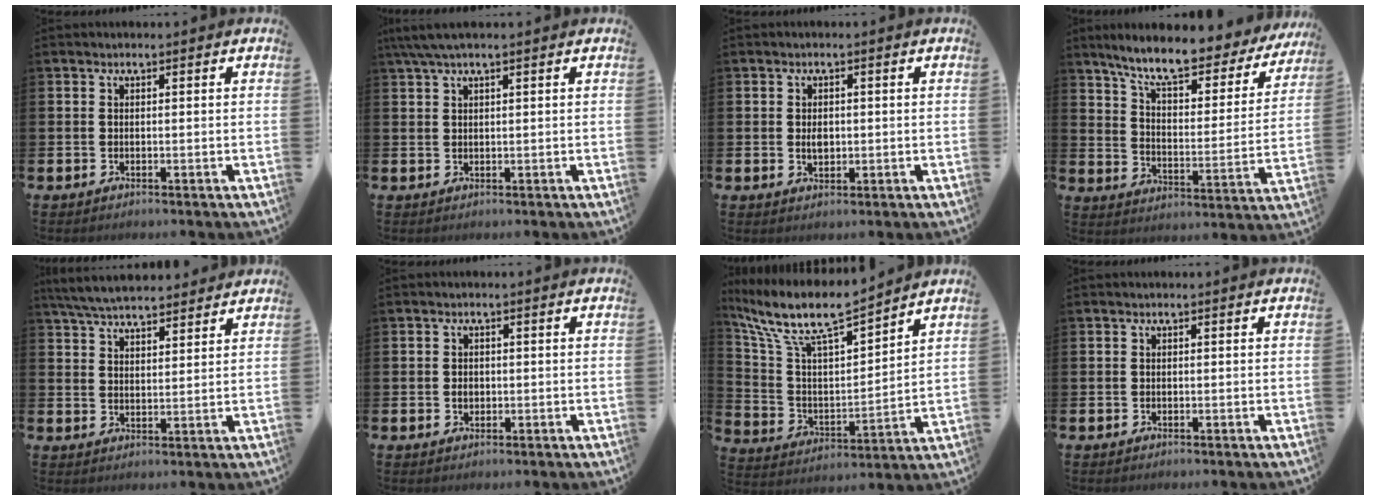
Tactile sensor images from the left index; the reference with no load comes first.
{"total": 2.8, "force": [2.0, 0.3, 1.9], "torque": [-0.042, 0.003, 0.037]}
{"total": 2.1, "force": [0.1, 1.4, 1.5], "torque": [-0.011, -0.001, -0.005]}
{"total": 8.7, "force": [7.5, 1.7, 4.0], "torque": [-0.103, -0.049, 0.123]}
{"total": 6.0, "force": [5.8, 0.9, 1.4], "torque": [-0.047, -0.022, 0.107]}
{"total": 1.4, "force": [-0.1, 1.2, 0.7], "torque": [-0.003, 0.004, -0.006]}
{"total": 9.7, "force": [8.4, 1.9, 4.4], "torque": [-0.129, -0.056, 0.142]}
{"total": 0.0}